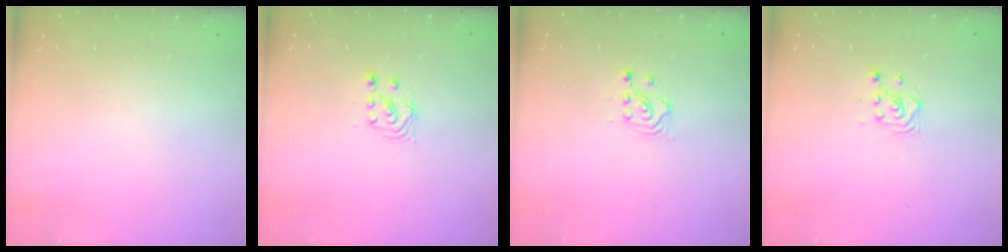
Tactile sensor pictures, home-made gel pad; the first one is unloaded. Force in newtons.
{"total": 2.8, "press": 2.4, "slide": 1.4}
{"total": 2.5, "press": 2.5, "slide": 0.3}
{"total": 3.7, "press": 3.5, "slide": 1.1}